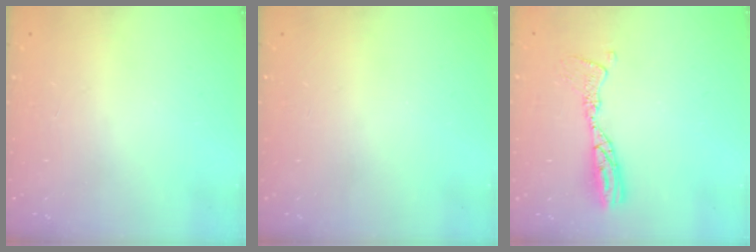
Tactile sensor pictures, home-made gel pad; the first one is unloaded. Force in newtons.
{"total": 2.7, "press": 2.0, "slide": 1.8}
{"total": 10.8, "press": 10.8, "slide": 1.1}